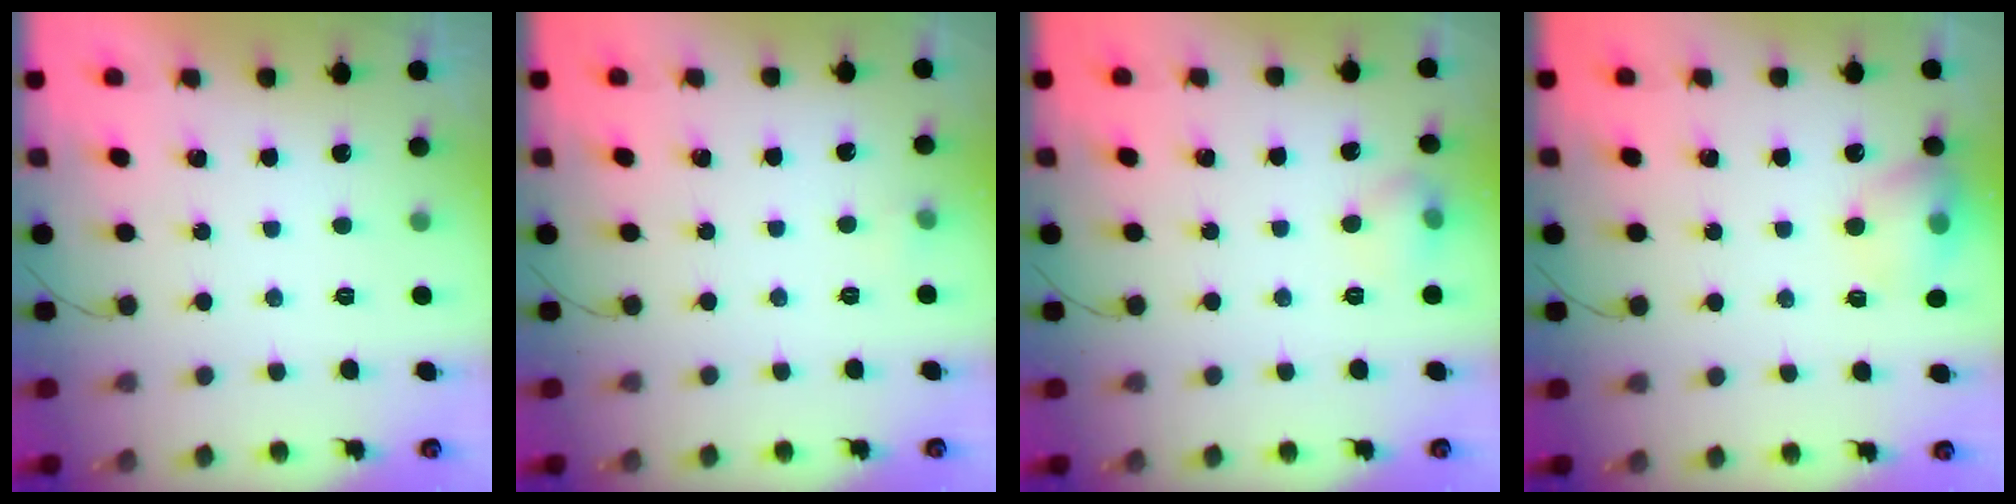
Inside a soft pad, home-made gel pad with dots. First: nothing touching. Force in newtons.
{"total": 3.0, "press": 2.8, "slide": 1.1}
{"total": 6.2, "press": 6.0, "slide": 1.7}
{"total": 10.4, "press": 10.3, "slide": 1.7}